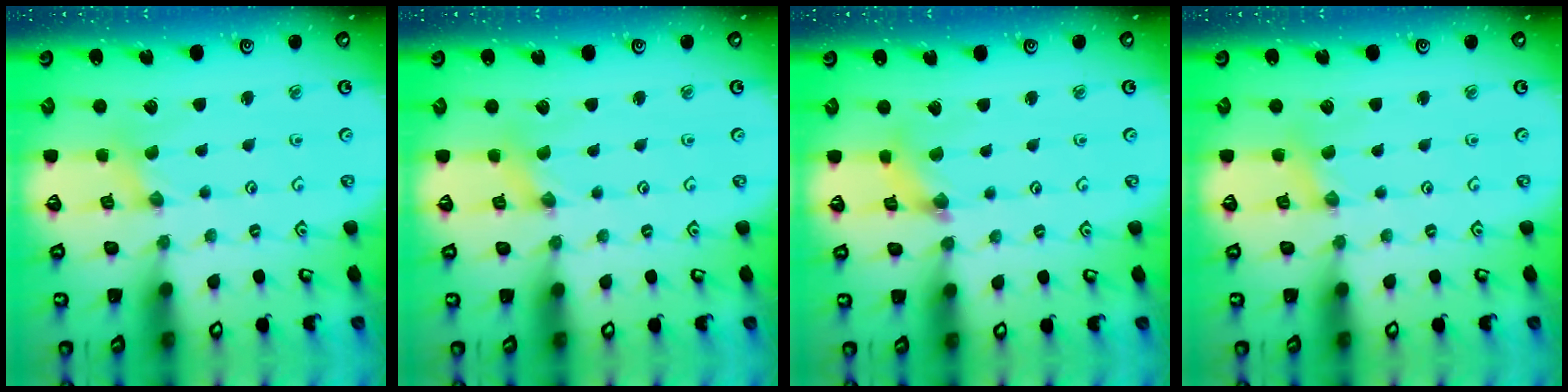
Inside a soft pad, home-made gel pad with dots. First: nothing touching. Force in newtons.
{"total": 0.0}
{"total": 2.5, "press": 2.4, "slide": 0.4}
{"total": 2.0, "press": 1.9, "slide": 0.4}